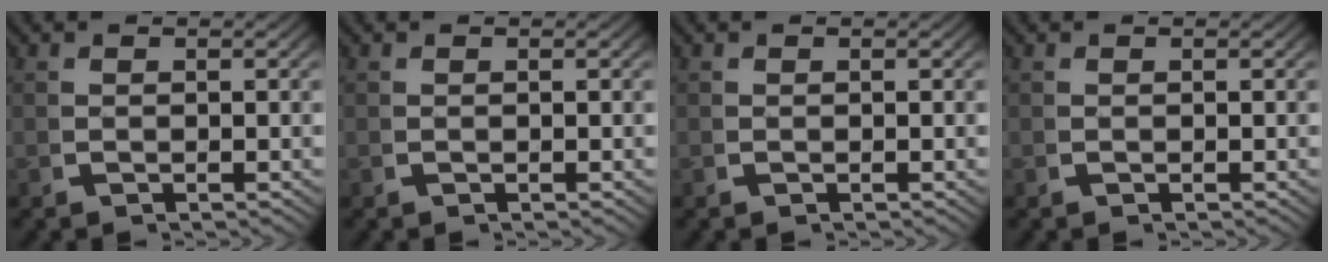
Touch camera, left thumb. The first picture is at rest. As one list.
[{"total": 0.0}, {"total": 0.0}, {"total": 0.0}]